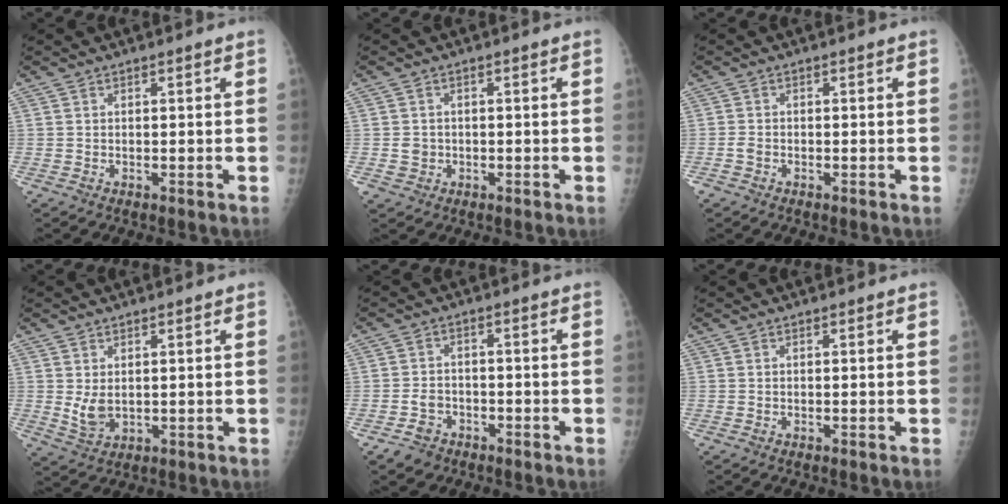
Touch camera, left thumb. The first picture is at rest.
{"total": 2.2, "force": [-0.3, 2.1, 0.6], "torque": [0.000, 0.005, -0.001]}
{"total": 1.3, "force": [-0.7, 0.9, 0.7], "torque": [-0.017, 0.001, -0.015]}
{"total": 4.1, "force": [0.9, 2.8, 2.9], "torque": [-0.046, -0.016, 0.027]}
{"total": 4.2, "force": [-2.7, 3.1, 0.9], "torque": [-0.009, 0.019, -0.043]}
{"total": 0.0}